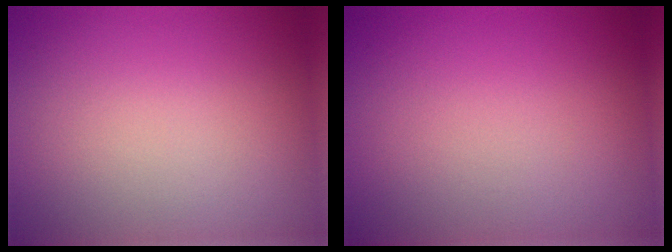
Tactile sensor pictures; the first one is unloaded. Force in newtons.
{"total": 0.0}